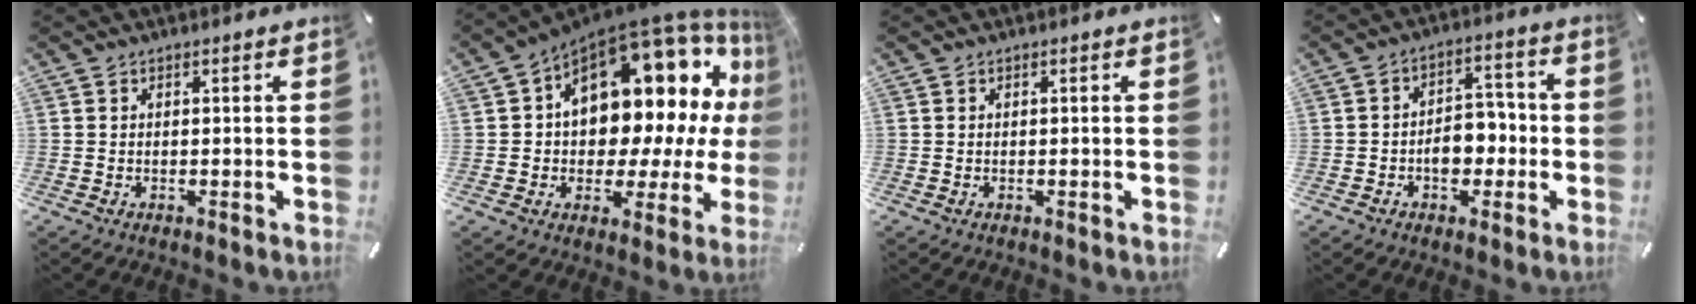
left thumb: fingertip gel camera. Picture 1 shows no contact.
{"total": 18.6, "force": [7.0, 11.2, 13.1], "torque": [-0.181, -0.077, 0.116]}
{"total": 0.0}
{"total": 7.9, "force": [-2.2, 5.8, 4.8], "torque": [-0.056, 0.016, -0.039]}